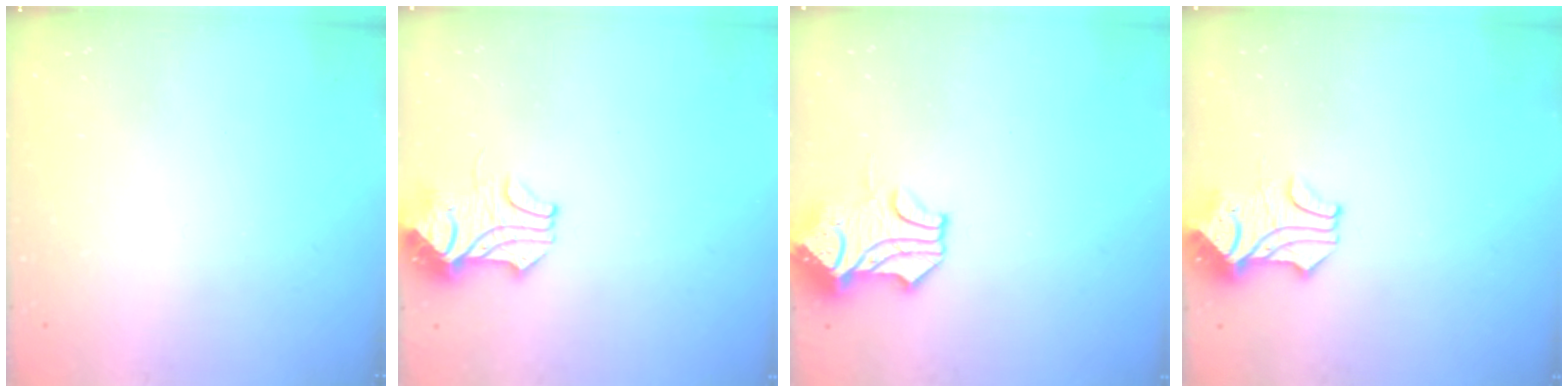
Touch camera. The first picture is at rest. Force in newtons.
{"total": 2.4, "press": 2.2, "slide": 1.0}
{"total": 1.5, "press": 0.8, "slide": 1.3}
{"total": 1.9, "press": 1.4, "slide": 1.2}